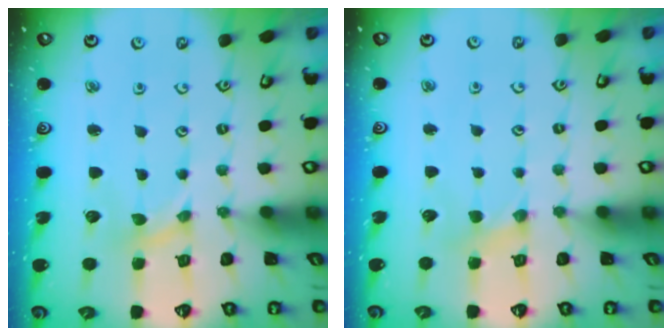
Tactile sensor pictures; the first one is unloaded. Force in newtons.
{"total": 2.9, "press": 2.8, "slide": 0.6}